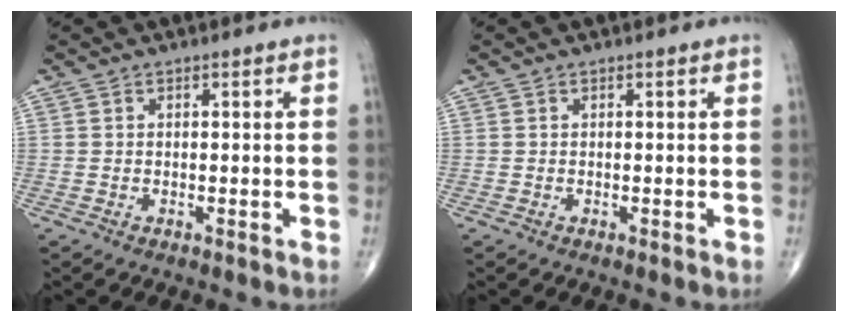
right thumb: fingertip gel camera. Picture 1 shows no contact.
{"total": 0.0}